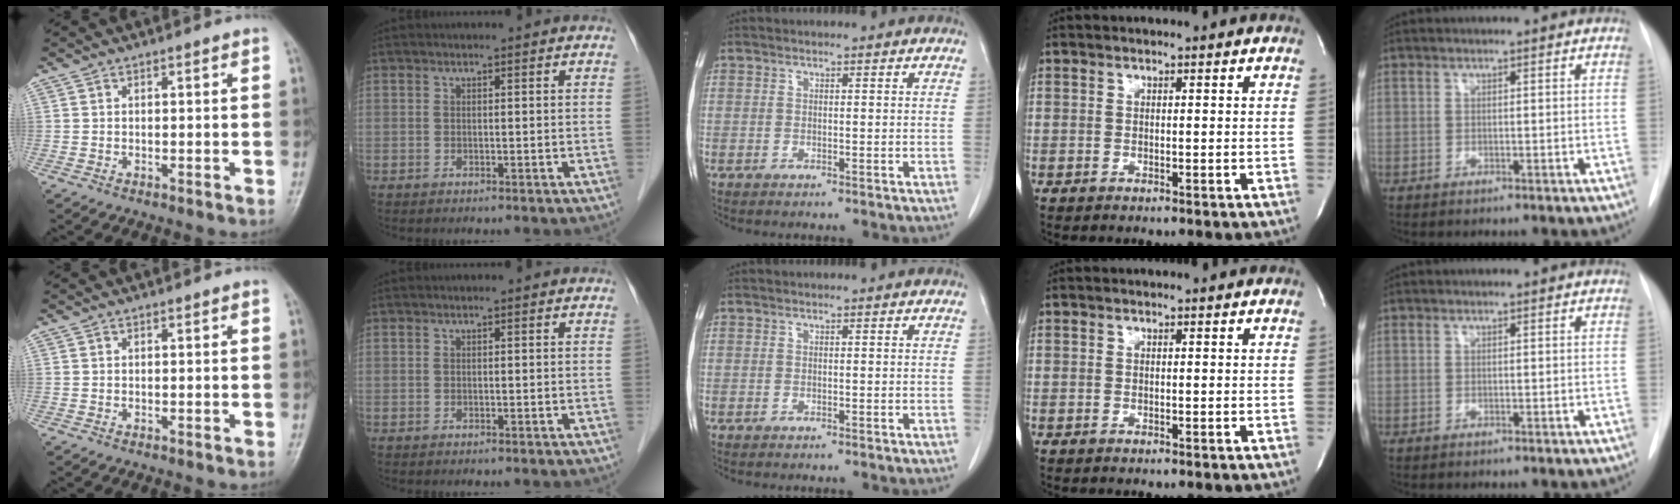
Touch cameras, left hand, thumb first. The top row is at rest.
{}